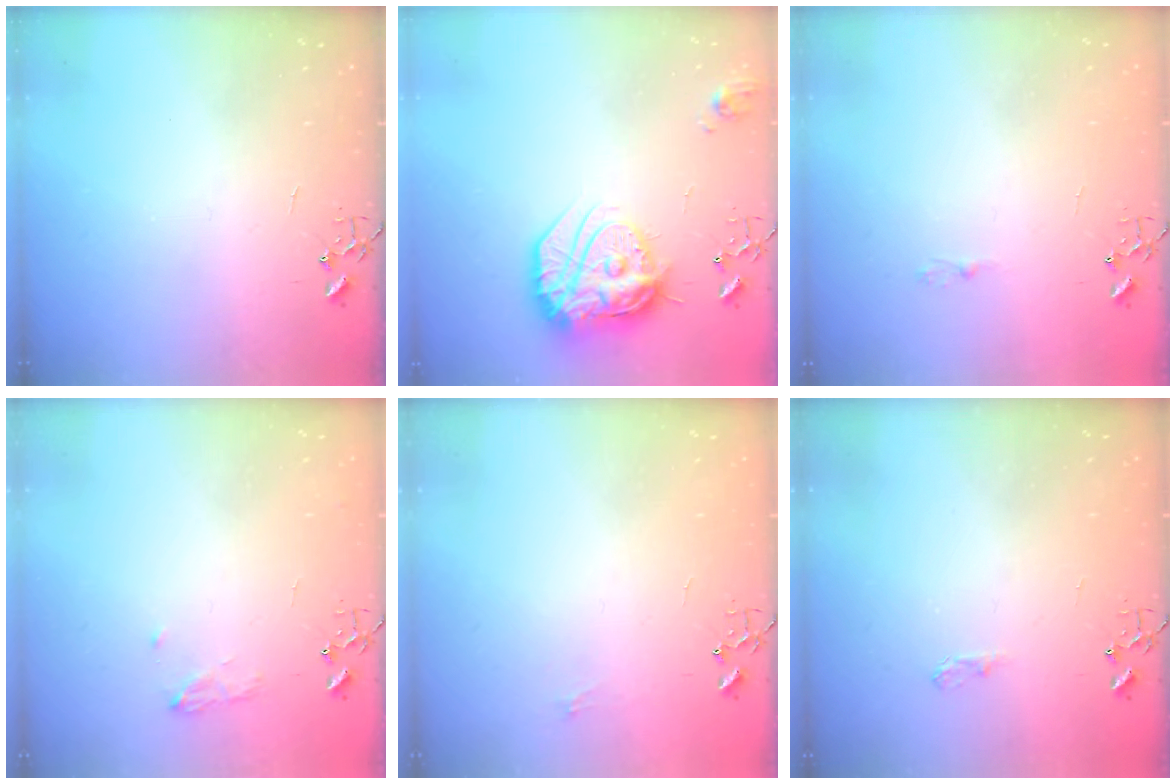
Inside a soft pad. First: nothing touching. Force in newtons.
{"total": 19.3, "press": 19.2, "slide": 1.7}
{"total": 2.5, "press": 2.5, "slide": 0.3}
{"total": 8.4, "press": 8.4, "slide": 0.9}
{"total": 5.0, "press": 5.0, "slide": 0.7}
{"total": 6.8, "press": 6.8, "slide": 0.6}